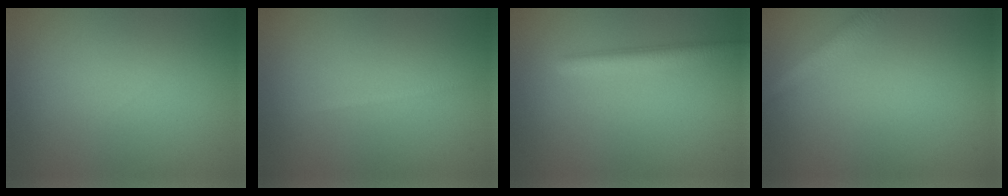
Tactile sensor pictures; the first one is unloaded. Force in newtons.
{"total": 0.5, "press": 0.5, "slide": 0.1}
{"total": 2.6, "press": 2.6, "slide": 0.1}
{"total": 2.4, "press": 2.4, "slide": 0.1}